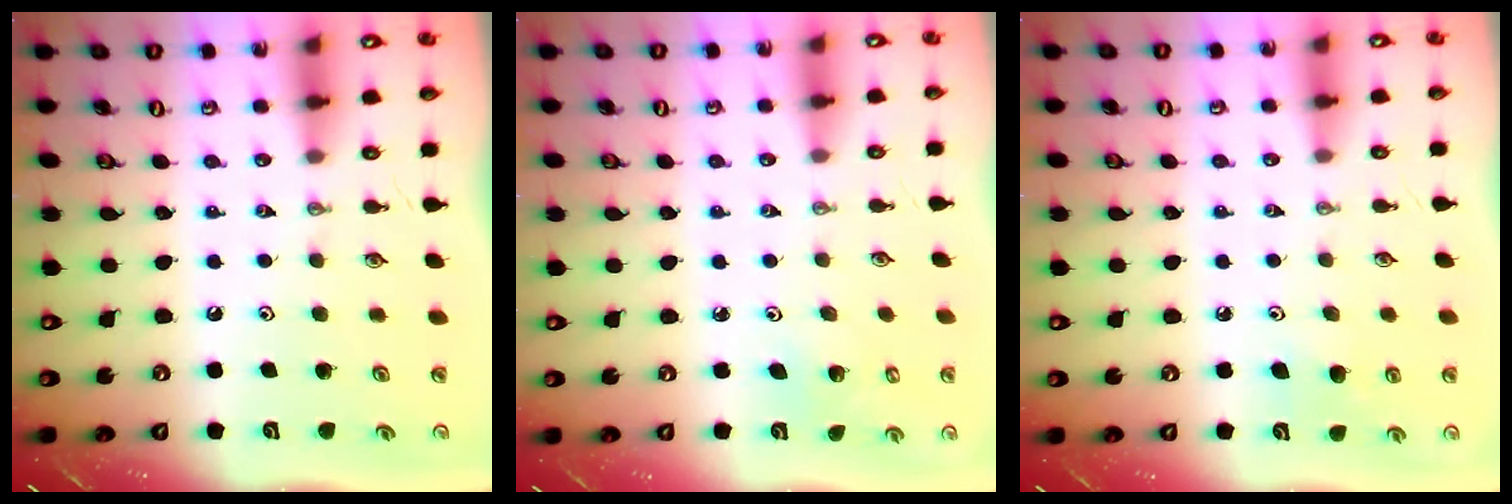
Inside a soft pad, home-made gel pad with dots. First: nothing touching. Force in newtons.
{"total": 3.1, "press": 3.1, "slide": 0.3}
{"total": 6.3, "press": 6.2, "slide": 1.2}